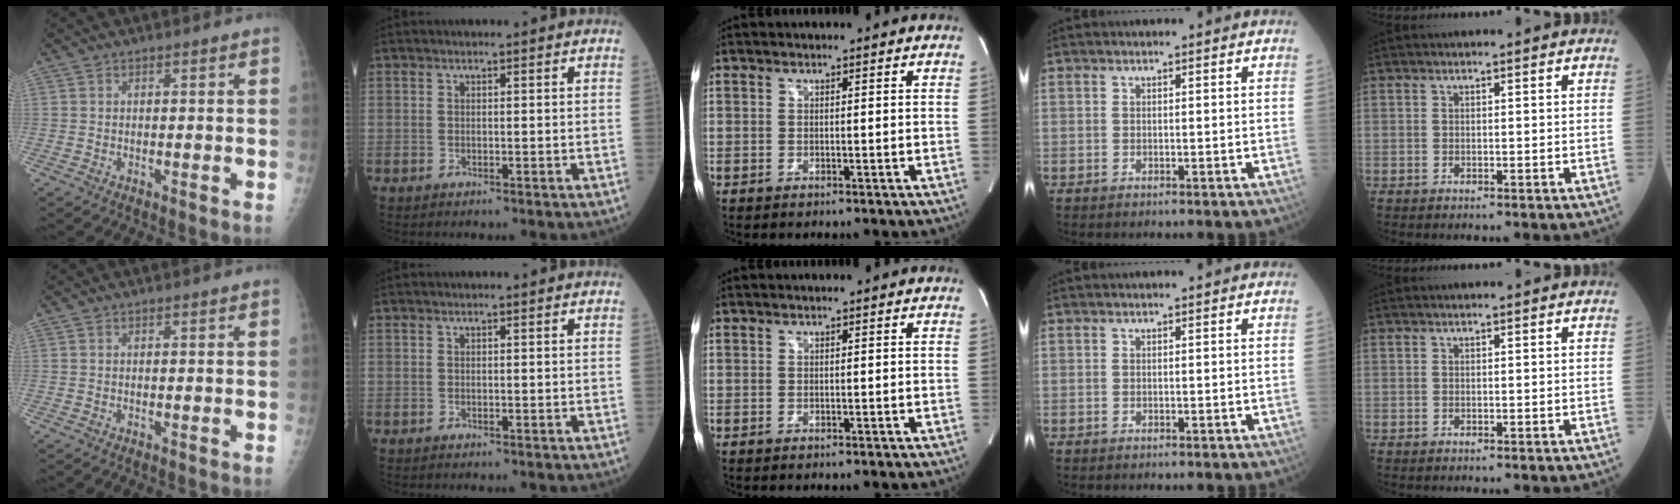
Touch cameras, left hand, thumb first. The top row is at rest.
{}